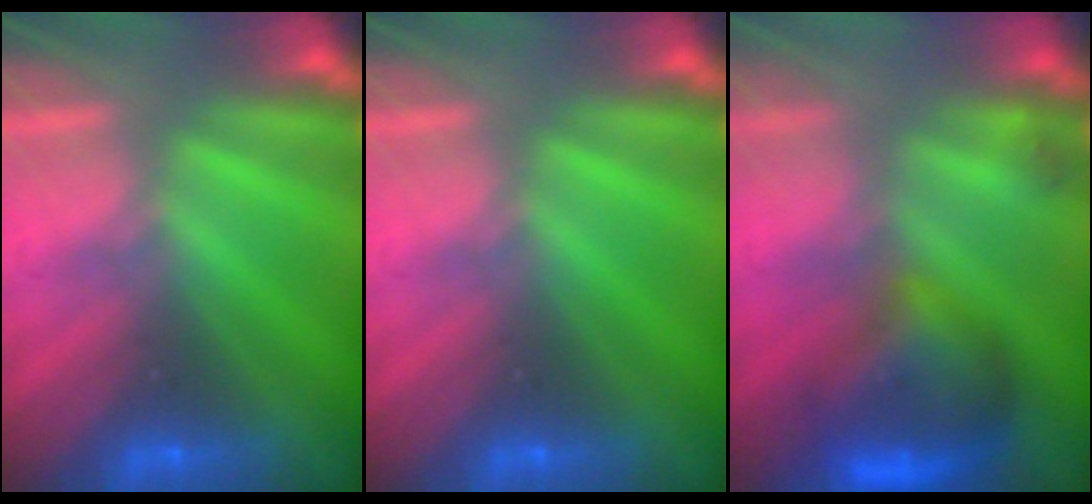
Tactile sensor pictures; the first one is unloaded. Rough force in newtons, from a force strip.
{"total": 0.0}
{"total": 9.4}